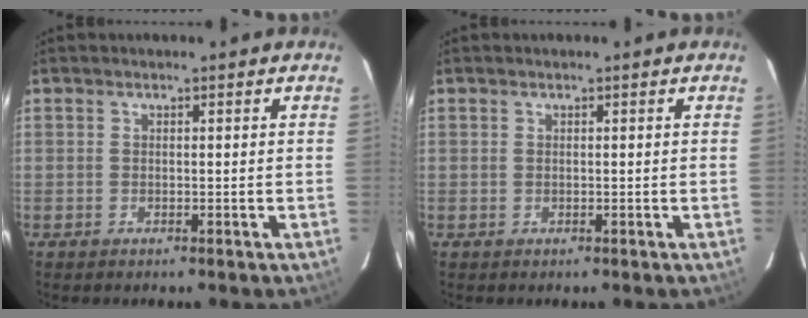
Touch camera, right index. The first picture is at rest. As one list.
[{"total": 0.0}]